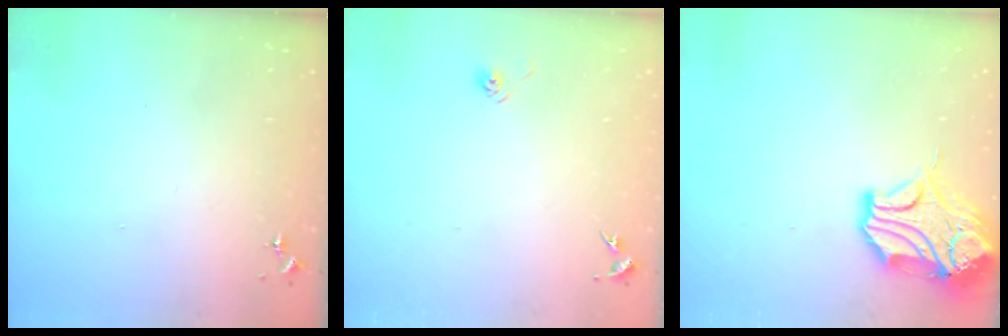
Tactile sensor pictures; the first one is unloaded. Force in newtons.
{"total": 3.1, "press": 2.7, "slide": 1.4}
{"total": 14.1, "press": 13.9, "slide": 2.1}